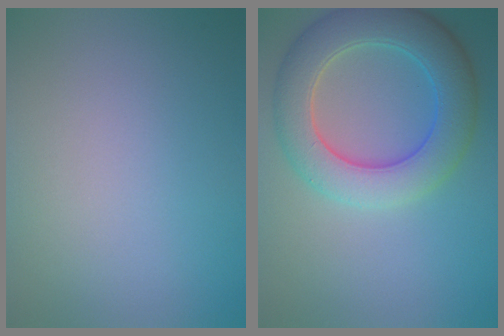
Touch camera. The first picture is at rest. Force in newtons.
{"total": 7.5, "press": 7.4, "slide": 0.6}